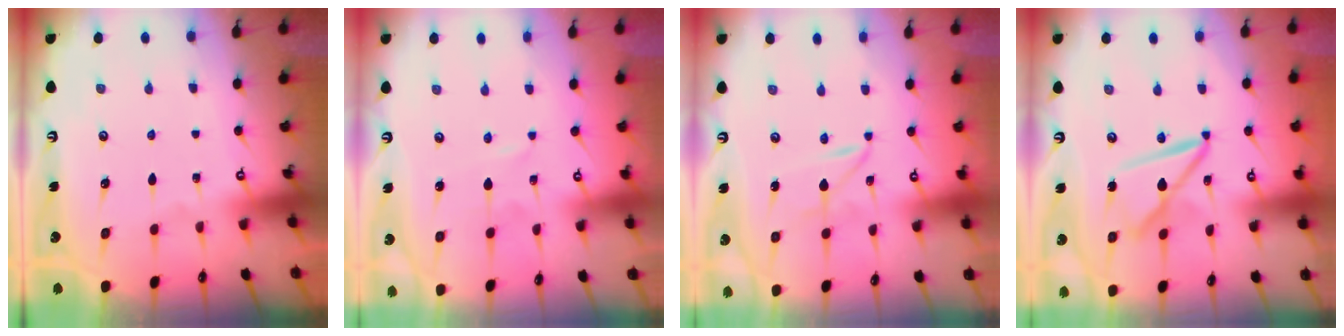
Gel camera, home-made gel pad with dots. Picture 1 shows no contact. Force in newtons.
{"total": 1.6, "press": 1.6, "slide": 0.2}
{"total": 1.5, "press": 1.5, "slide": 0.1}
{"total": 11.2, "press": 11.2, "slide": 0.9}